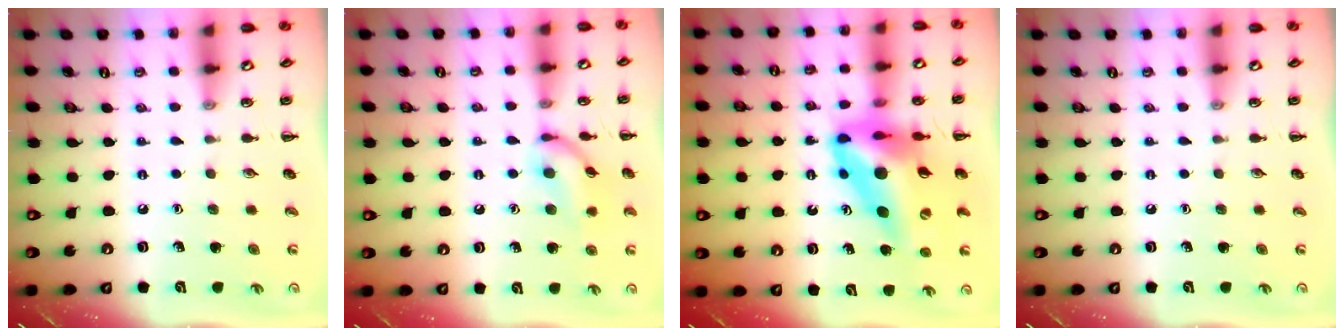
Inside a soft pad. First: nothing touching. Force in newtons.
{"total": 12.3, "press": 12.3, "slide": 0.8}
{"total": 17.5, "press": 16.6, "slide": 5.4}
{"total": 0.0}